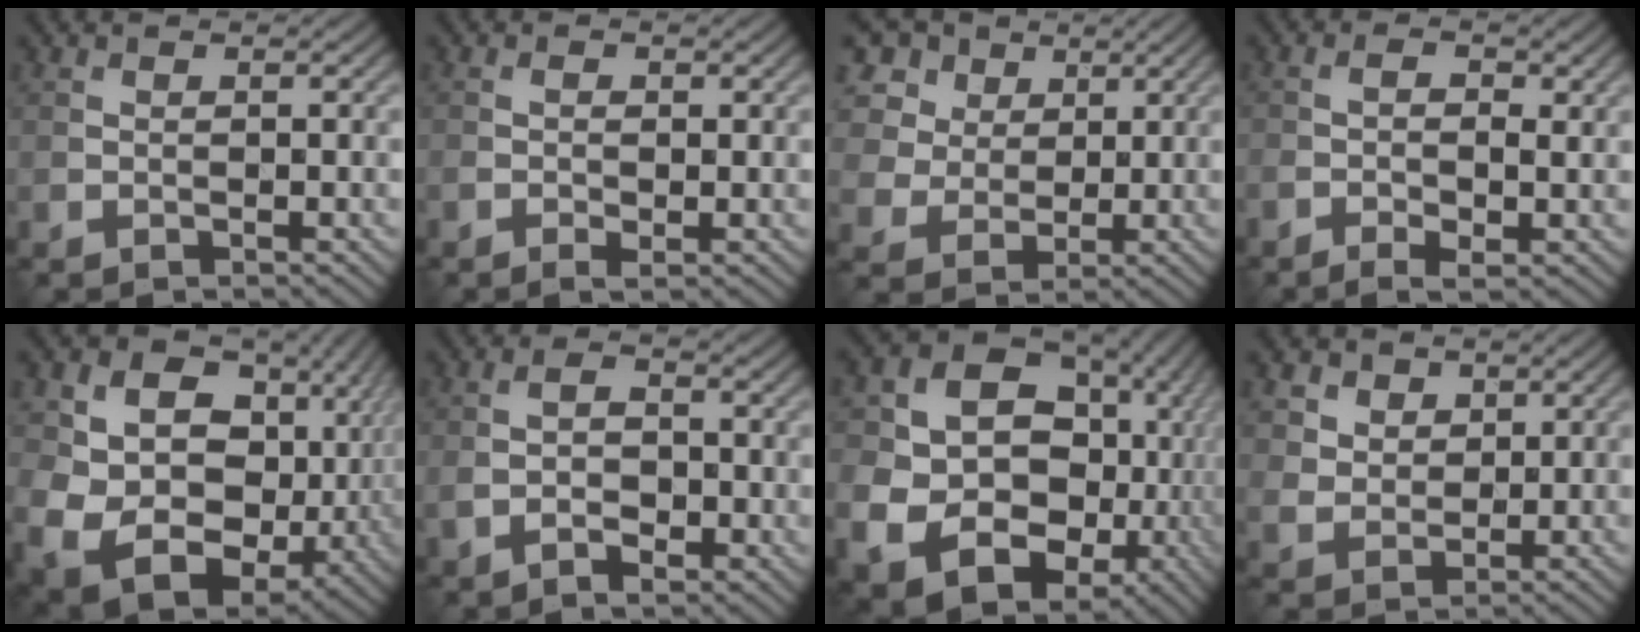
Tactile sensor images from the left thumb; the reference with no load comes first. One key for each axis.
{"total": 1.6, "fx": -0.4, "fy": 0.7, "fz": 1.4, "tx": -0.025, "ty": -0.001, "tz": -0.008}
{"total": 11.8, "fx": 5.1, "fy": 9.3, "fz": 5.3, "tx": -0.196, "ty": 0.025, "tz": 0.111}
{"total": 3.9, "fx": -1.2, "fy": 1.3, "fz": 3.5, "tx": -0.068, "ty": -0.003, "tz": -0.022}
{"total": 16.1, "fx": 0.7, "fy": 11.9, "fz": 10.8, "tx": -0.200, "ty": -0.025, "tz": 0.046}
{"total": 4.3, "fx": -1.3, "fy": 2.4, "fz": 3.4, "tx": -0.069, "ty": -0.003, "tz": -0.024}
{"total": 19.2, "fx": -2.2, "fy": 16.0, "fz": 10.2, "tx": -0.204, "ty": -0.038, "tz": -0.016}
{"total": 4.8, "fx": 2.7, "fy": 3.6, "fz": 1.7, "tx": -0.066, "ty": -0.012, "tz": 0.062}